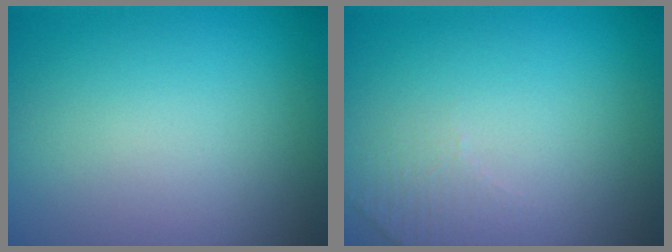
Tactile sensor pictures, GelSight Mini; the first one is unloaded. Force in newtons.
{"total": 1.6, "press": 1.5, "slide": 0.4}